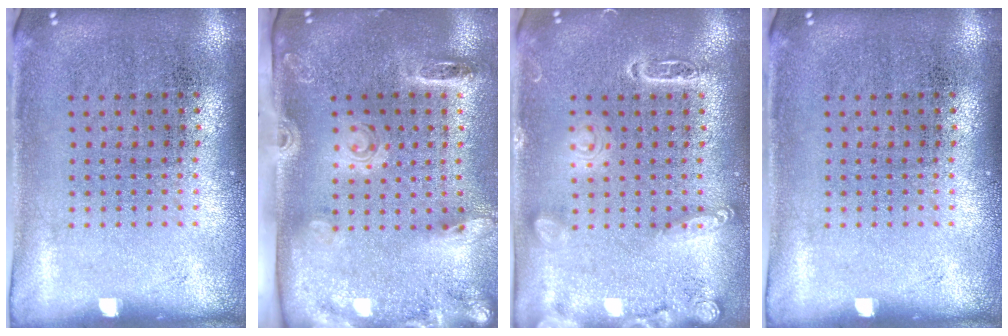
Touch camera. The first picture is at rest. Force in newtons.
{"total": 2.7, "press": 1.9, "slide": 1.9}
{"total": 2.8, "press": 2.8, "slide": 0.2}
{"total": 0.0}